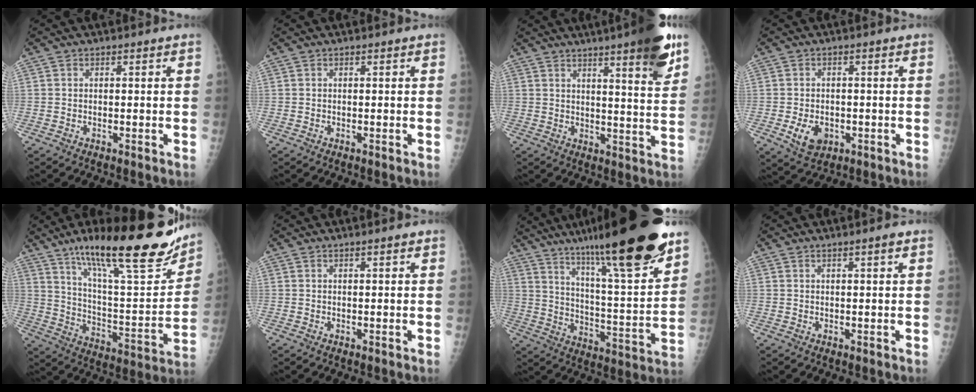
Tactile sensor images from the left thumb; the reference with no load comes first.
{"total": 0.0}
{"total": 13.5, "force": [8.3, 1.8, 10.4], "torque": [-0.125, -0.040, 0.110]}
{"total": 5.6, "force": [-1.6, 4.1, 3.5], "torque": [-0.049, -0.001, -0.018]}
{"total": 27.6, "force": [18.4, 6.5, 19.5], "torque": [-0.268, -0.067, 0.297]}
{"total": 1.0, "force": [0.7, 0.2, 0.7], "torque": [-0.008, -0.002, 0.011]}
{"total": 28.6, "force": [20.3, 3.7, 19.8], "torque": [-0.296, -0.072, 0.321]}
{"total": 1.5, "force": [1.0, 0.1, 1.2], "torque": [-0.016, -0.004, 0.015]}